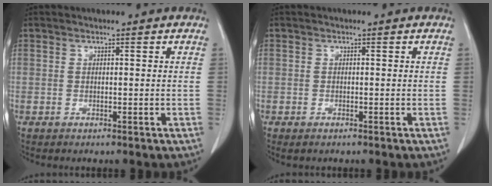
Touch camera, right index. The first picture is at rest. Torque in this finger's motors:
{"motor_torque": [0.04, -0.01, 0.04, 0.01]}